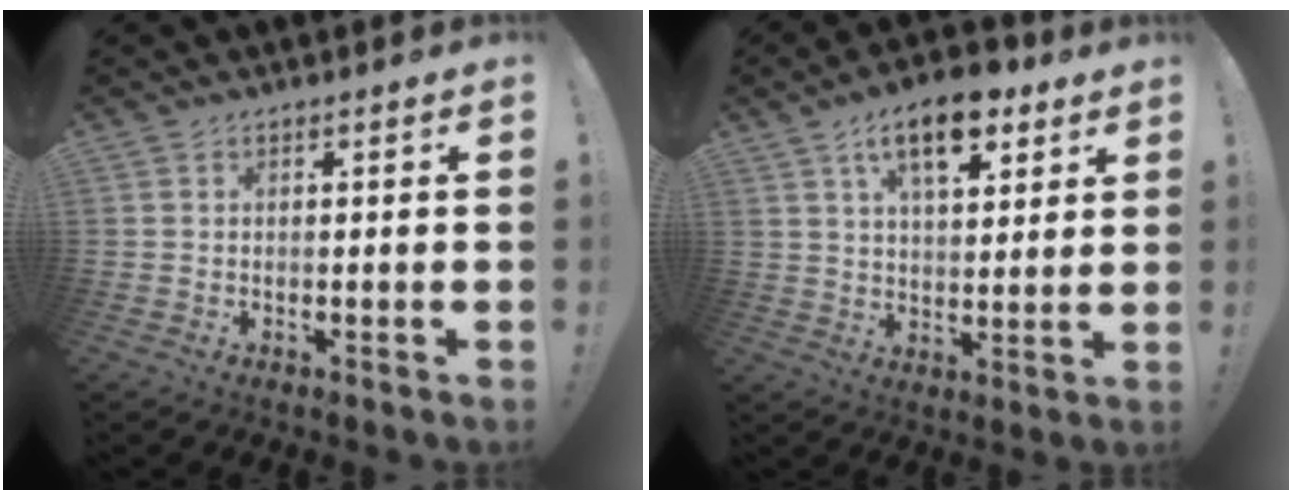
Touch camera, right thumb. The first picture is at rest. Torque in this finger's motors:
{"motor_torque": [1.18, 1.40, 1.13, 0.44, 0.25]}